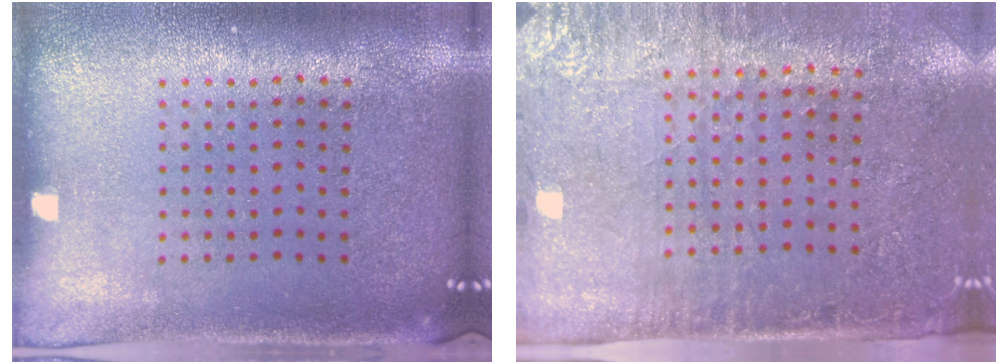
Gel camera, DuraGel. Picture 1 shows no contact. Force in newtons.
{"total": 2.8, "press": 2.4, "slide": 1.4}